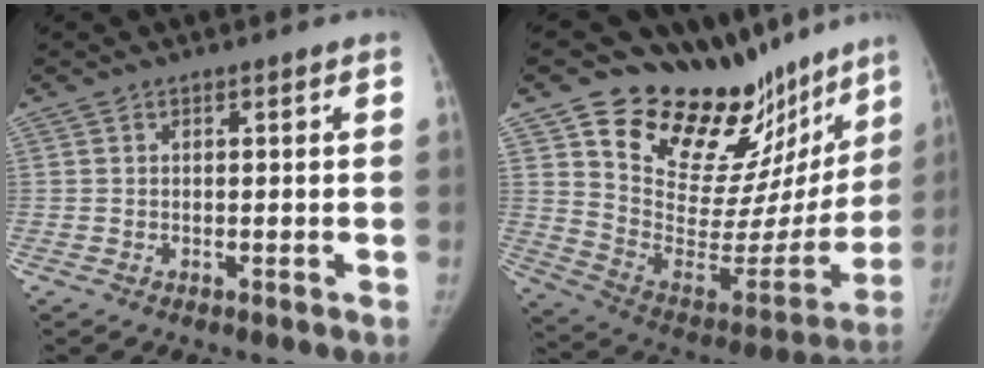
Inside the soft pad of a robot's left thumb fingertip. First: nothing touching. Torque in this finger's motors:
{"motor_torque": [0.43, 0.05, 1.38, -1.39, 0.05]}